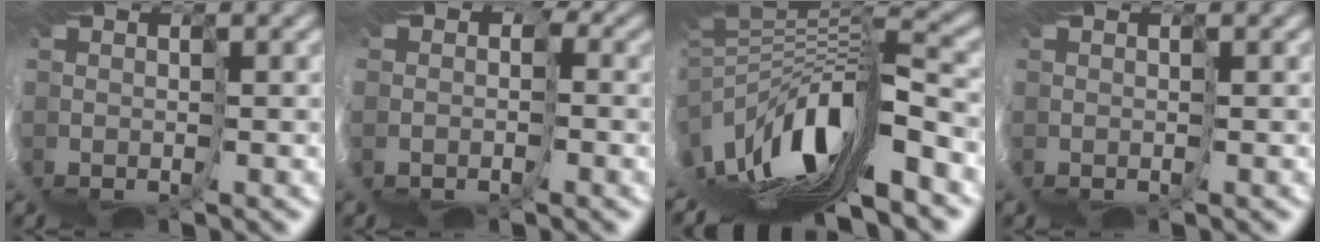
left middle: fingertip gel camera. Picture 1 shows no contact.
{"total": 2.7, "force": [0.0, 2.2, 1.6], "torque": [-0.033, 0.005, 0.003]}
{"total": 8.3, "force": [-2.5, -1.0, 7.9], "torque": [-0.150, 0.001, -0.015]}
{"total": 0.0}